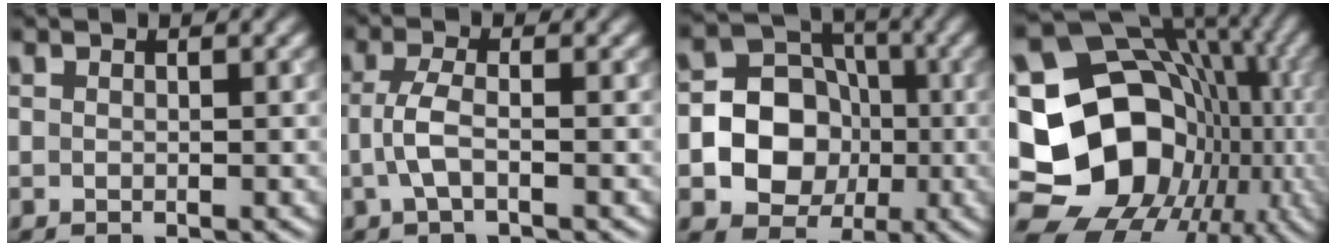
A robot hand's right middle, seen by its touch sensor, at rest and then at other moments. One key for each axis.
{"total": 2.4, "fx": -0.6, "fy": 0.7, "fz": 2.2, "tx": -0.050, "ty": 0.003, "tz": -0.015}
{"total": 9.2, "fx": -1.6, "fy": 8.1, "fz": 4.0, "tx": -0.061, "ty": 0.002, "tz": -0.056}
{"total": 21.5, "fx": -3.2, "fy": 18.5, "fz": 10.5, "tx": -0.152, "ty": 0.019, "tz": -0.072}